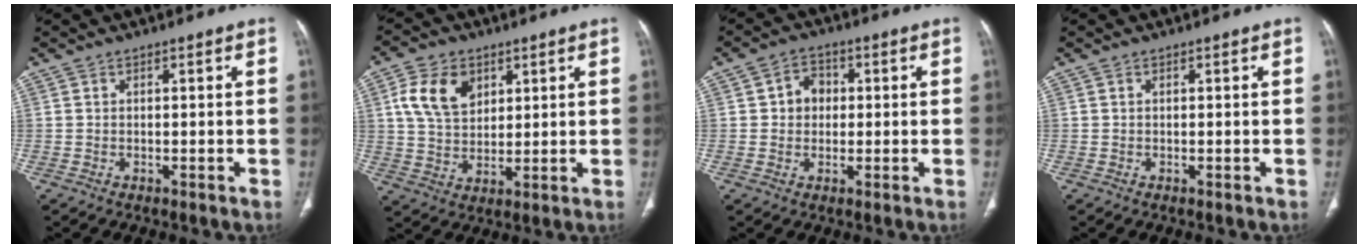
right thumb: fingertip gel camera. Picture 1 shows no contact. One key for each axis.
{"total": 10.3, "fx": 4.0, "fy": 7.1, "fz": 6.4, "tx": -0.102, "ty": -0.009, "tz": 0.079}
{"total": 5.0, "fx": 0.6, "fy": 4.3, "fz": 2.5, "tx": -0.014, "ty": 0.009, "tz": 0.004}
{"total": 0.0}